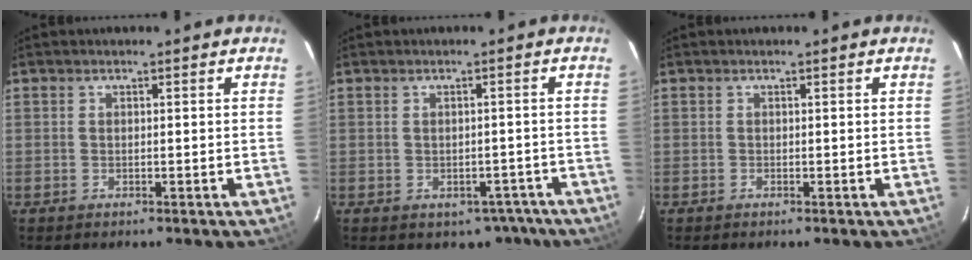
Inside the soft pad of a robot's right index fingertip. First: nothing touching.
{"total": 5.6, "force": [-3.7, 3.8, 1.6], "torque": [-0.019, 0.022, -0.023]}
{"total": 0.0}